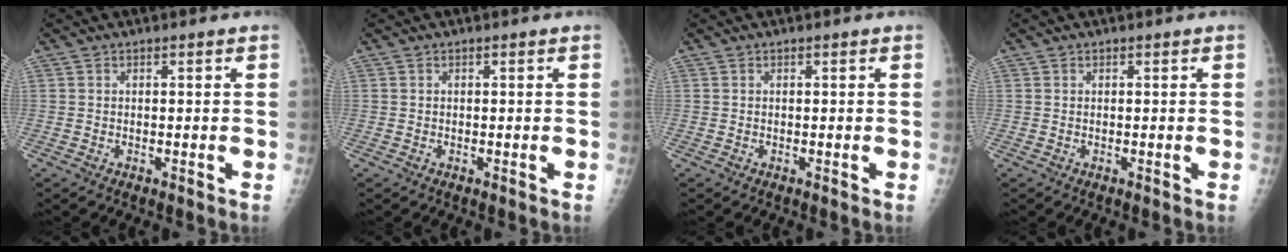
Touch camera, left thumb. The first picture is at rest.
{"total": 0.0}
{"total": 0.0}
{"total": 0.0}